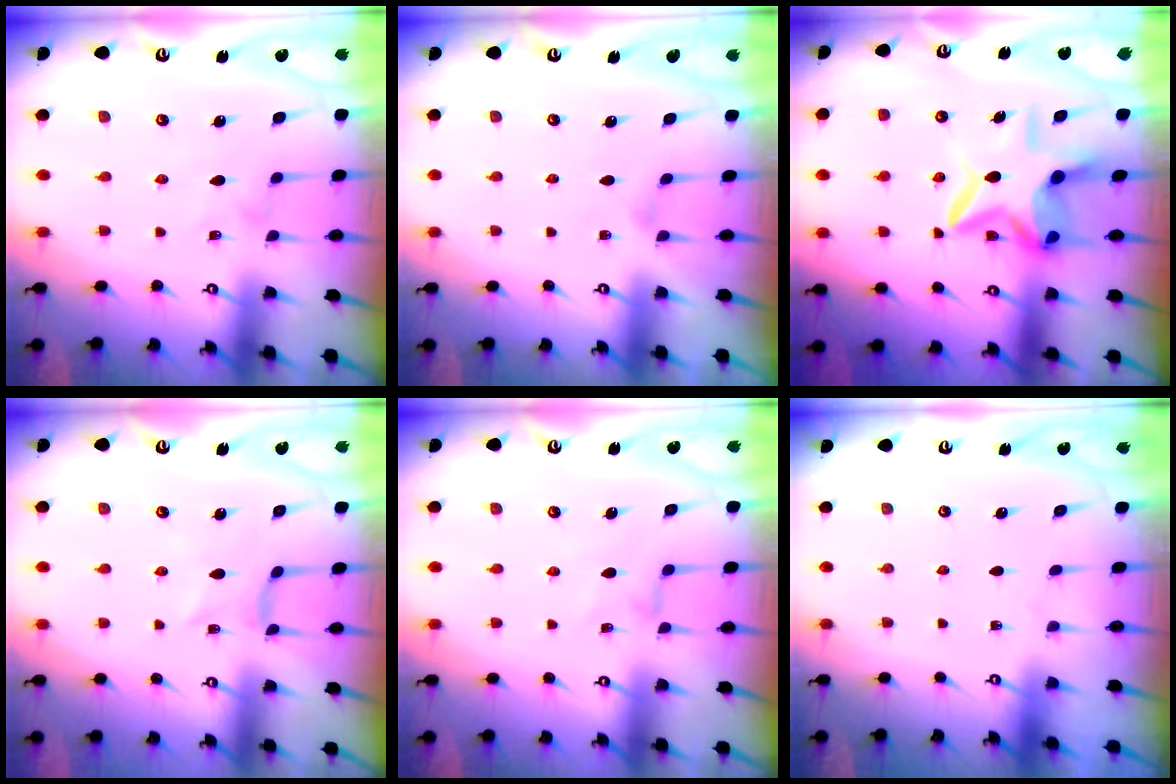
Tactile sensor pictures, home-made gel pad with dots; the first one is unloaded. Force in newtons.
{"total": 0.0}
{"total": 11.4, "press": 11.3, "slide": 1.5}
{"total": 0.0}
{"total": 1.3, "press": 1.3, "slide": 0.4}
{"total": 0.0}